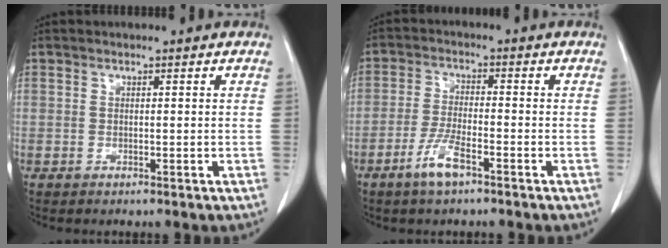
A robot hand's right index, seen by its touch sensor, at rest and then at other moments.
{"total": 5.4, "force": [-3.4, 0.9, 4.1], "torque": [-0.088, -0.003, -0.066]}